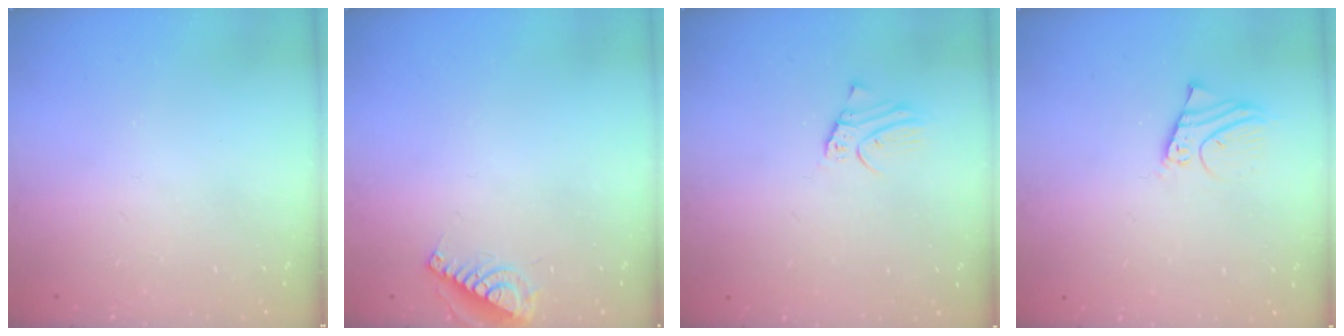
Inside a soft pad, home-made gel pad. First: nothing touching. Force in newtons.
{"total": 8.4, "press": 8.4, "slide": 0.2}
{"total": 2.3, "press": 2.3, "slide": 0.2}
{"total": 2.7, "press": 2.7, "slide": 0.2}